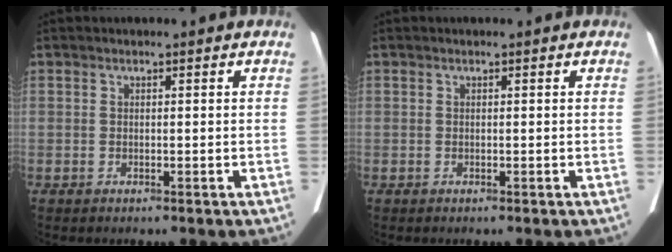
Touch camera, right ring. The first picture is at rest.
{"total": 0.0}